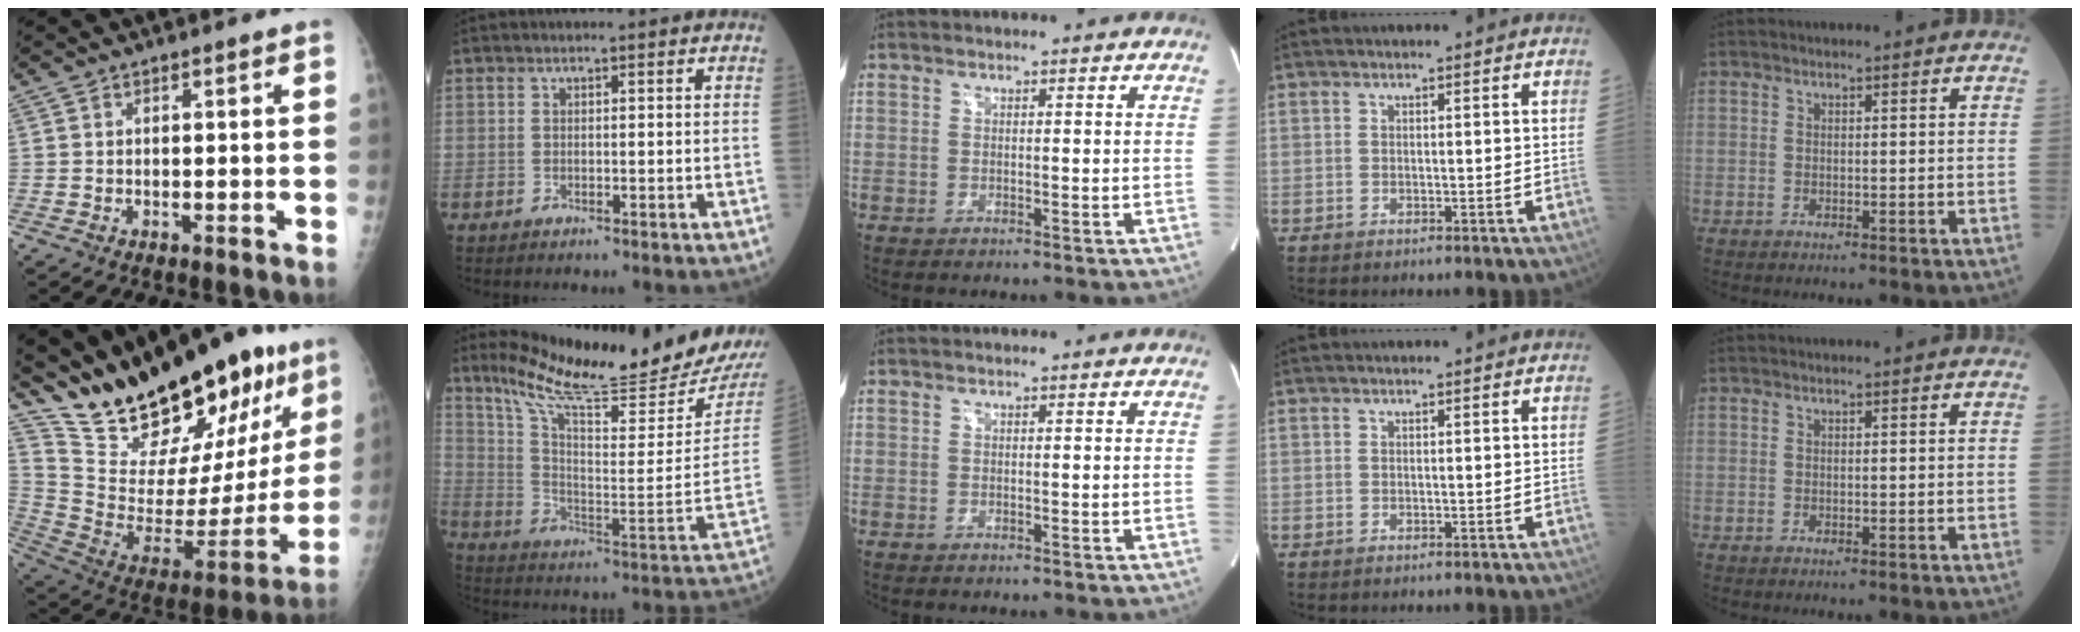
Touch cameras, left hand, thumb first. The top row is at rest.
{"thumb": {"total": 30.8, "force": [23.5, 10.5, 17.0], "torque": [-0.240, -0.104, 0.369]}, "index": {"total": 21.0, "force": [19.3, -0.9, 8.2], "torque": [-0.149, -0.103, 0.289]}}